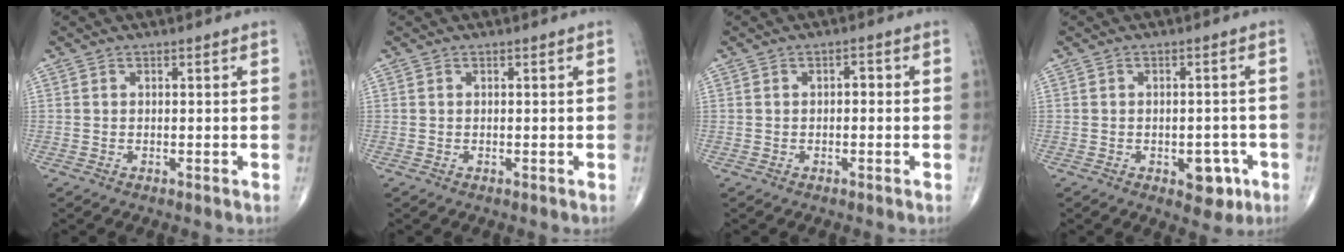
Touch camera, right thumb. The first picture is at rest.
{"total": 0.0}
{"total": 1.5, "force": [-0.1, 0.9, 1.2], "torque": [-0.012, 0.006, -0.005]}
{"total": 5.6, "force": [-2.4, 3.3, 3.9], "torque": [-0.018, 0.009, -0.026]}